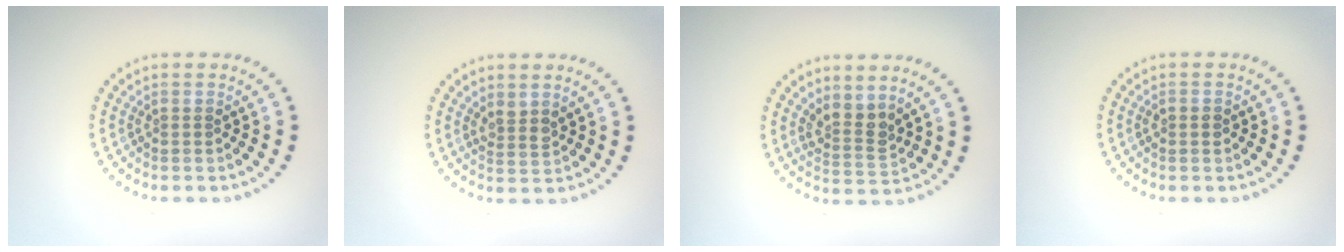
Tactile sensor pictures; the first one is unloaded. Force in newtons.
{"total": 1.4, "press": 1.1, "slide": 0.9}
{"total": 2.6, "press": 1.9, "slide": 1.8}
{"total": 1.3, "press": 1.3, "slide": 0.1}